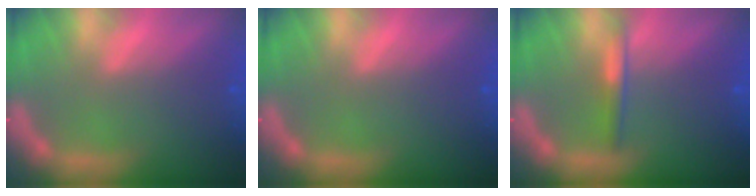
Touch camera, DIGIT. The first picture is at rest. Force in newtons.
{"total": 0.0}
{"total": 1.9}